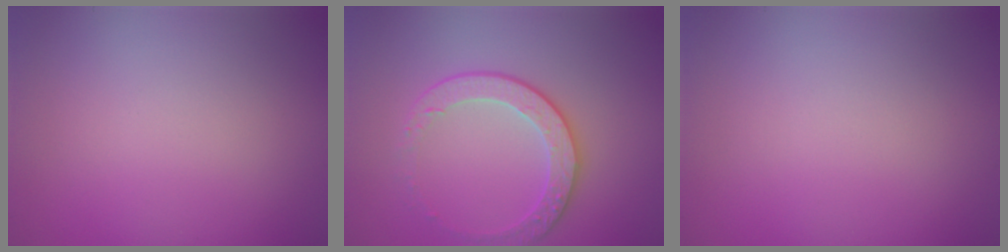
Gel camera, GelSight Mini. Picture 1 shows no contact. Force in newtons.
{"total": 2.8, "press": 2.4, "slide": 1.4}
{"total": 0.0}